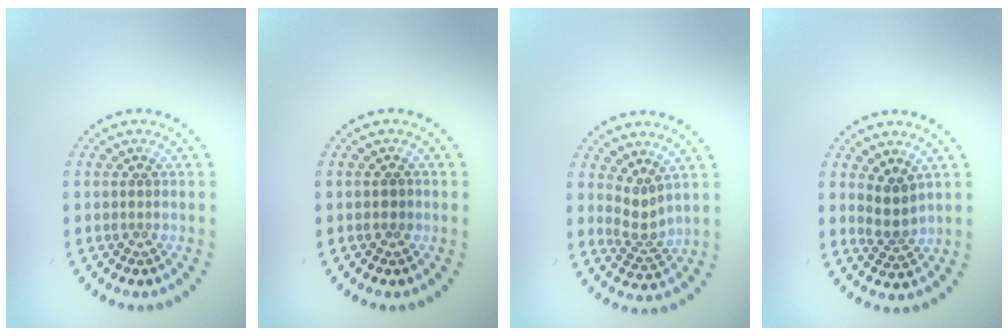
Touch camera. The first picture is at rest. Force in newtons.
{"total": 0.8, "press": 0.7, "slide": 0.2}
{"total": 2.2, "press": 1.5, "slide": 1.6}
{"total": 2.3, "press": 1.8, "slide": 1.3}